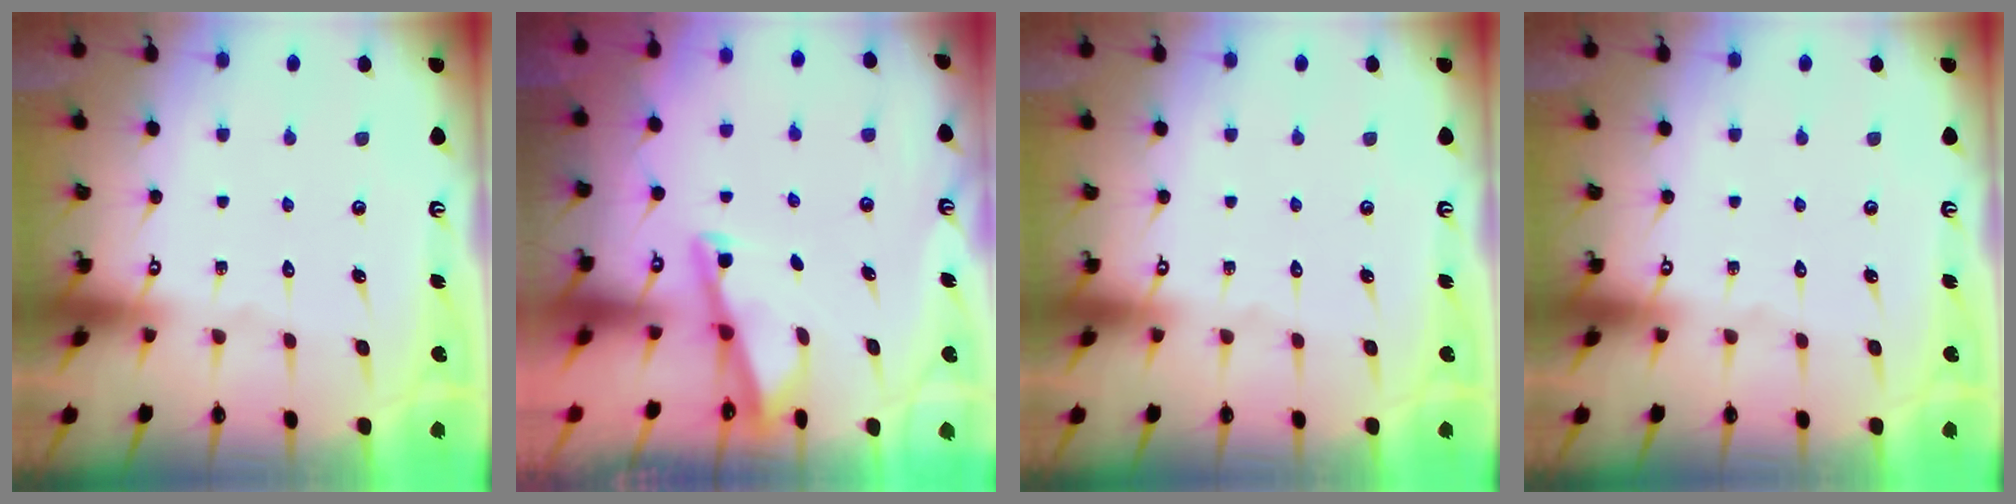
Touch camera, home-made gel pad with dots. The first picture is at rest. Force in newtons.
{"total": 2.8, "press": 2.8, "slide": 0.3}
{"total": 0.0}
{"total": 0.0}